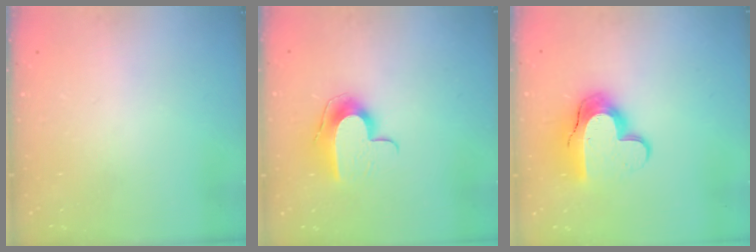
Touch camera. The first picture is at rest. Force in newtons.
{"total": 9.9, "press": 9.9, "slide": 0.3}
{"total": 14.0, "press": 14.0, "slide": 1.0}